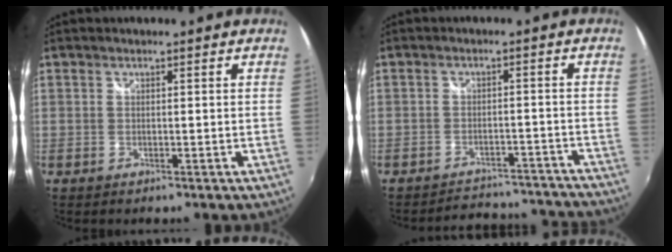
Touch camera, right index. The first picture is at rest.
{"total": 16.8, "force": [-15.6, 5.1, 3.7], "torque": [-0.080, 0.034, -0.186]}